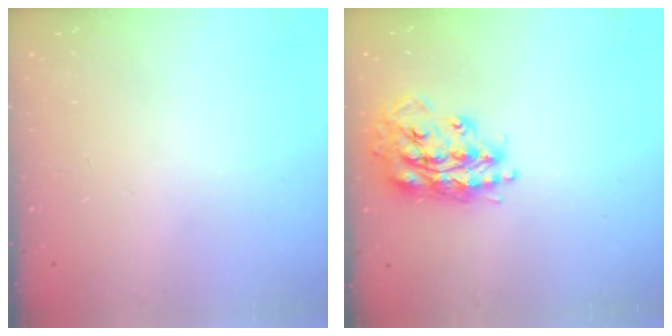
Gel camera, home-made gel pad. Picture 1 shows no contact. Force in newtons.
{"total": 17.4, "press": 17.4, "slide": 1.1}